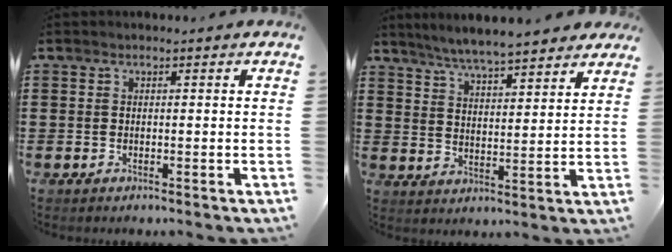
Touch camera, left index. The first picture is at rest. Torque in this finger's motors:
{"motor_torque": [2.14, 0.00, 0.48, 0.21]}